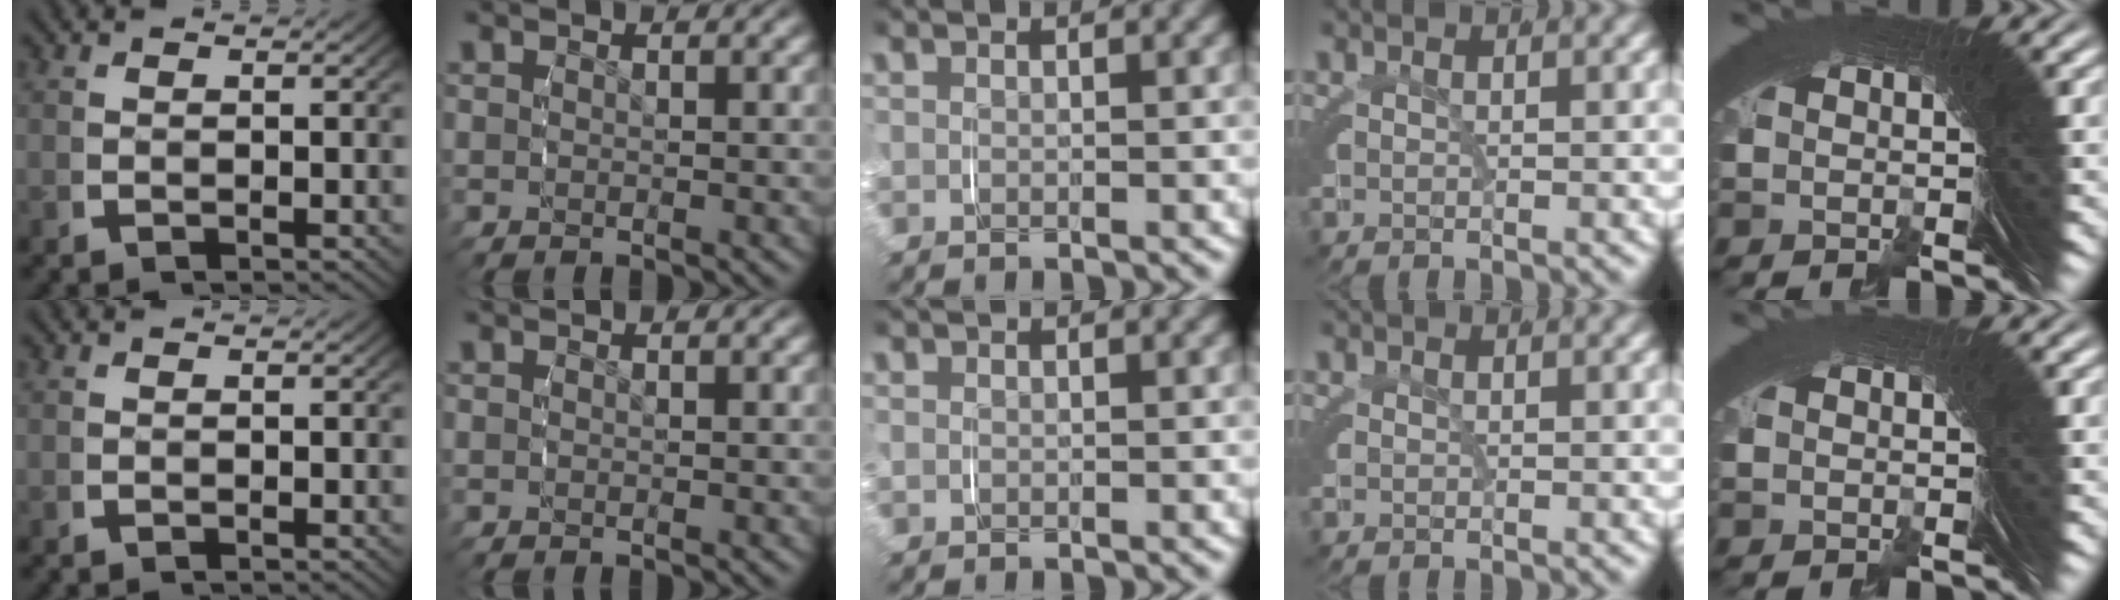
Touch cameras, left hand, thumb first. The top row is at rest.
{"middle": {"total": 0.6, "force": [0.1, 0.6, 0.1], "torque": [-0.003, 0.000, 0.000]}, "little": {"total": 1.3, "force": [-0.6, -0.5, -1.0], "torque": [0.019, 0.000, -0.010]}}